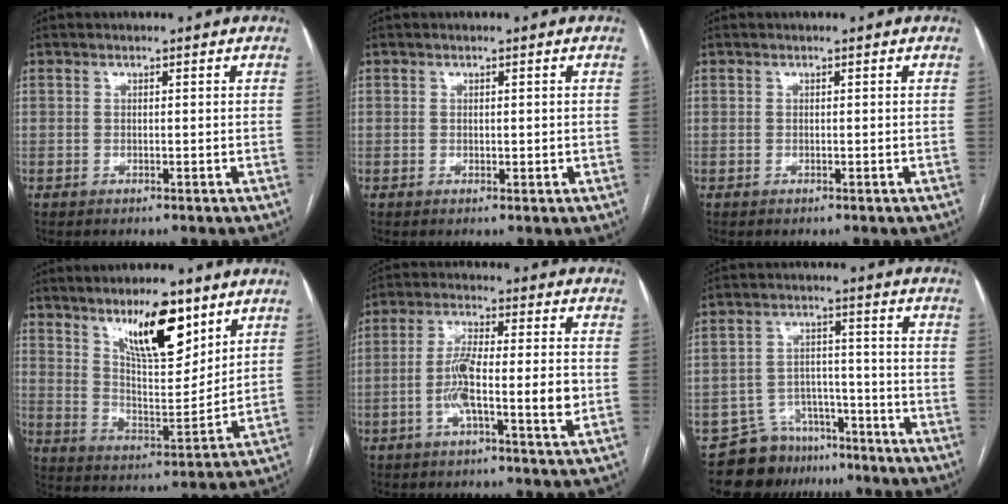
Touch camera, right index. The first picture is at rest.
{"total": 1.0, "force": [0.2, 0.7, 0.7], "torque": [-0.005, 0.001, 0.006]}
{"total": 0.0}
{"total": 13.1, "force": [8.2, 3.5, 9.5], "torque": [-0.157, -0.002, 0.146]}
{"total": 9.4, "force": [-1.9, 1.3, 9.1], "torque": [-0.166, 0.010, -0.036]}
{"total": 9.3, "force": [-7.5, 5.4, 0.9], "torque": [-0.006, 0.035, -0.118]}